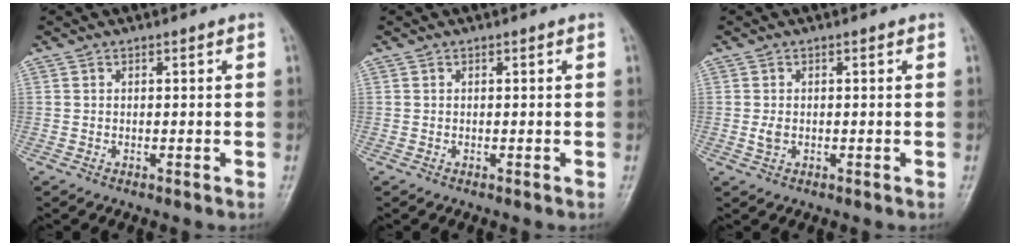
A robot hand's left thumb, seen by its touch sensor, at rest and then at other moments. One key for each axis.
{"total": 0.0}
{"total": 1.9, "fx": 0.0, "fy": 1.3, "fz": 1.4, "tx": -0.024, "ty": -0.003, "tz": 0.000}